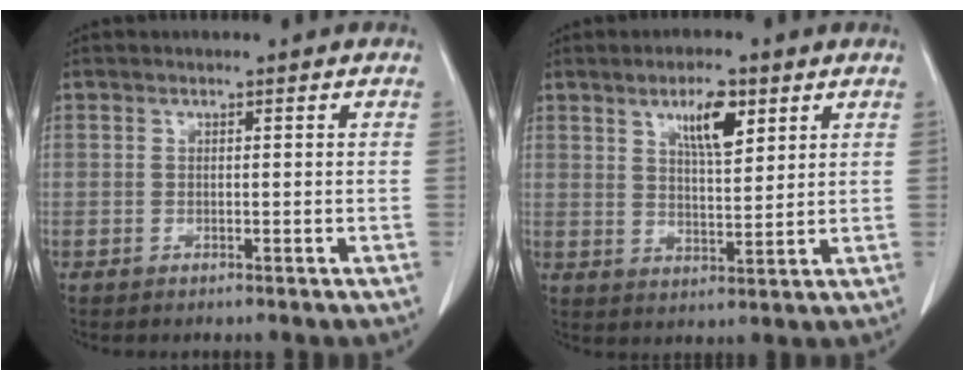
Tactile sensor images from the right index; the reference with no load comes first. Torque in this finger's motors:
{"motor_torque": [0.17, 0.19, 0.15, 0.08]}